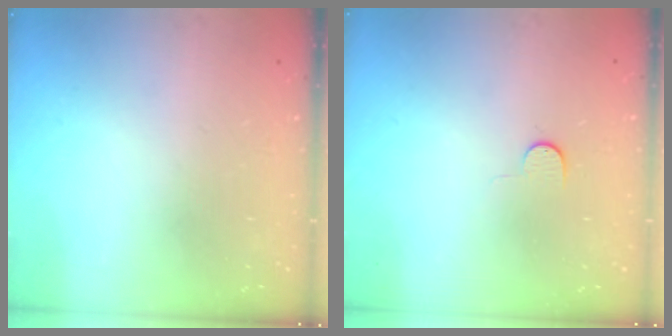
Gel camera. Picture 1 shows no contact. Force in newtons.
{"total": 4.9, "press": 4.9, "slide": 0.5}